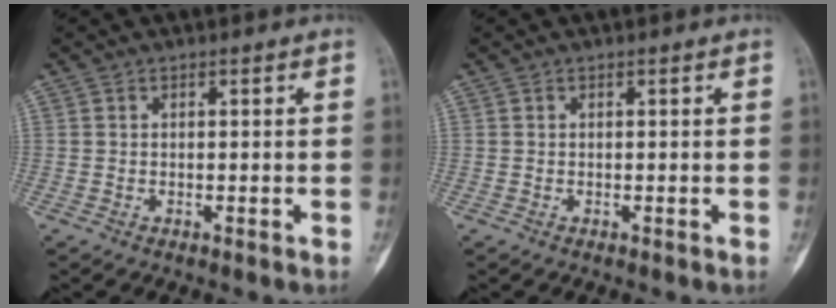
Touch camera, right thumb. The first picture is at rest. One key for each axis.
{"total": 0.0}